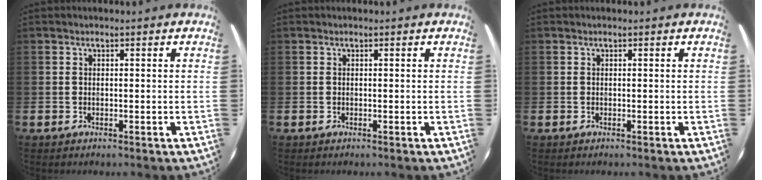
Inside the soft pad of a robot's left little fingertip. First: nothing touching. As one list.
[{"total": 0.0}, {"total": 0.0}]